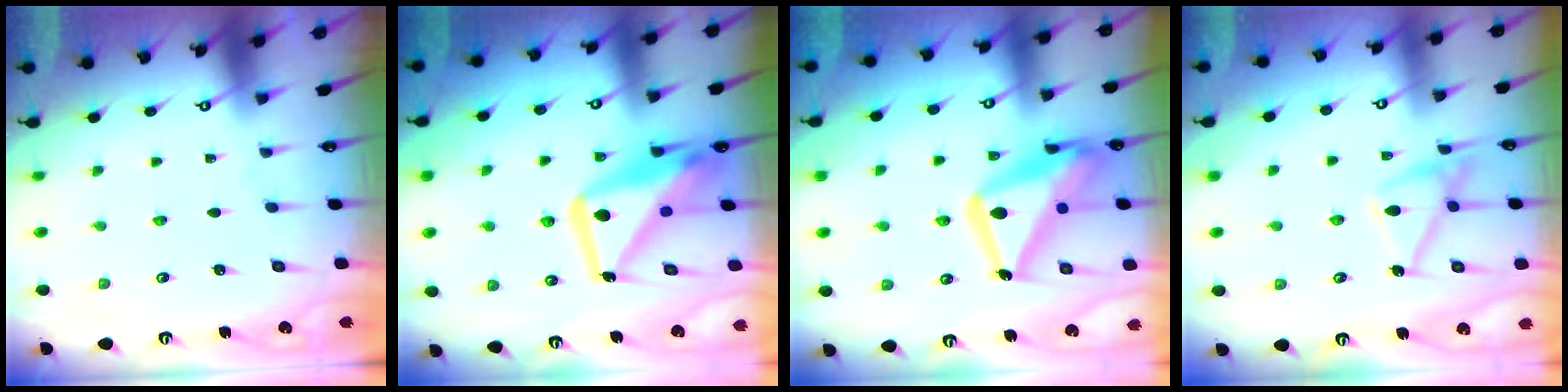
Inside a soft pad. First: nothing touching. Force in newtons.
{"total": 18.0, "press": 18.0, "slide": 1.7}
{"total": 21.3, "press": 21.3, "slide": 1.7}
{"total": 16.0, "press": 16.0, "slide": 1.0}